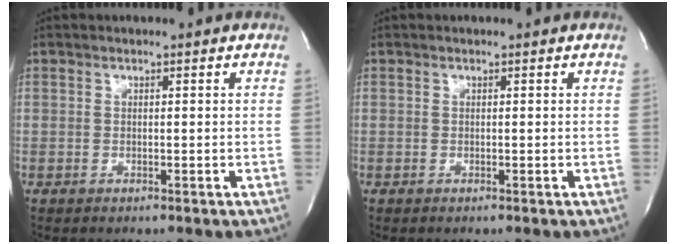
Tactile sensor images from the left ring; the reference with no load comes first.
{"total": 0.0}